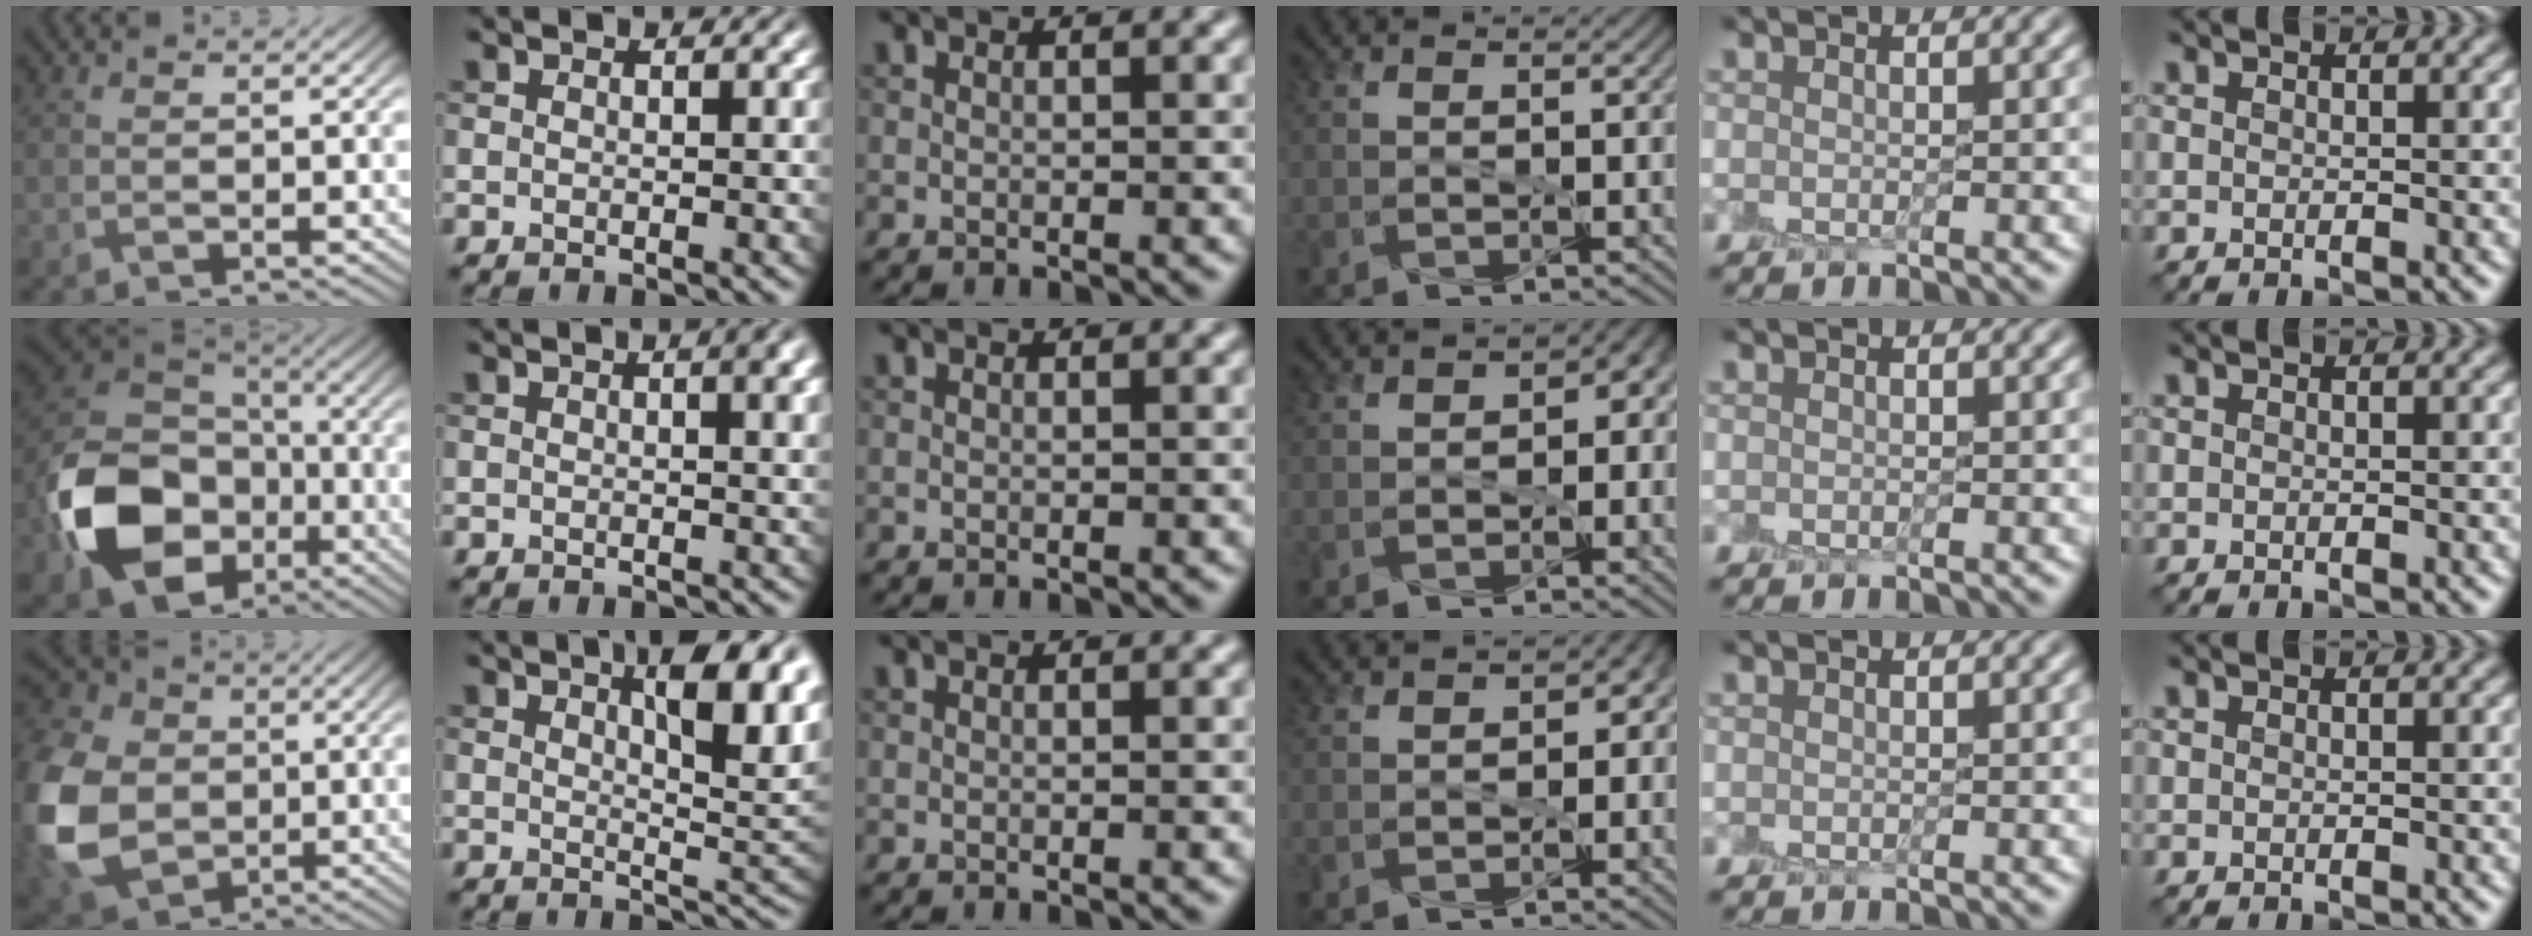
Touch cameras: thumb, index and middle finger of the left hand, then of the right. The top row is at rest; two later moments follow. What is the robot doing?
{"motion": "peel", "object": "lint roller sheet"}